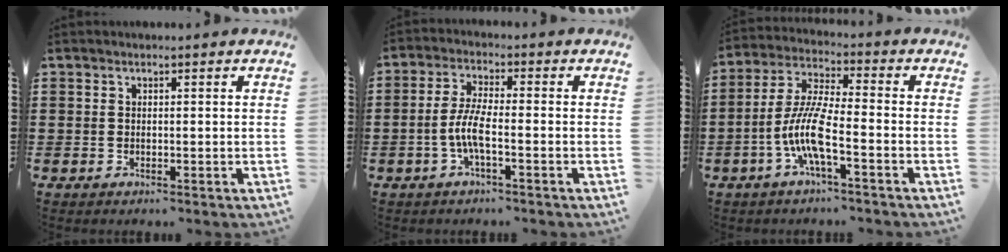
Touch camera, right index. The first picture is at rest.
{"total": 5.2, "force": [-1.9, 1.0, 4.7], "torque": [-0.116, -0.010, -0.046]}
{"total": 8.4, "force": [-3.5, 1.2, 7.6], "torque": [-0.180, -0.014, -0.076]}